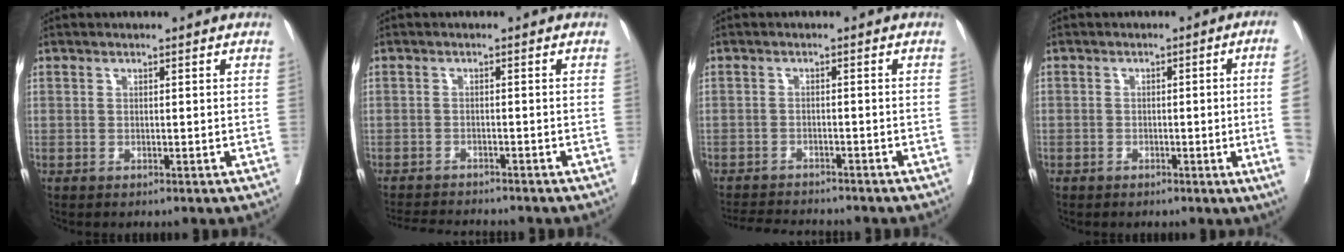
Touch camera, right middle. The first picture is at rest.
{"total": 6.9, "force": [-6.6, 0.4, 1.9], "torque": [-0.026, -0.008, -0.102]}
{"total": 8.0, "force": [-7.7, 0.9, 2.3], "torque": [-0.035, -0.007, -0.114]}
{"total": 6.1, "force": [-0.6, -1.0, 6.0], "torque": [-0.064, 0.002, -0.009]}